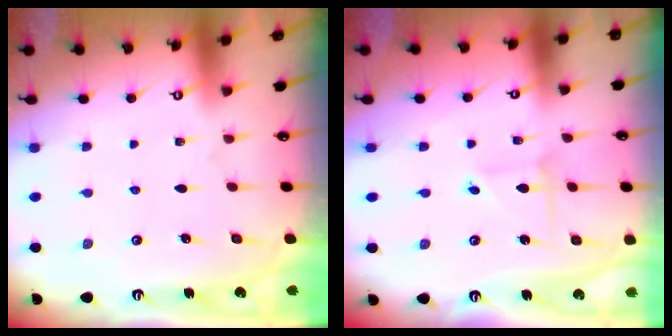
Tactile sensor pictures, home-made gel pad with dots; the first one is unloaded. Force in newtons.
{"total": 2.0, "press": 2.0, "slide": 0.3}